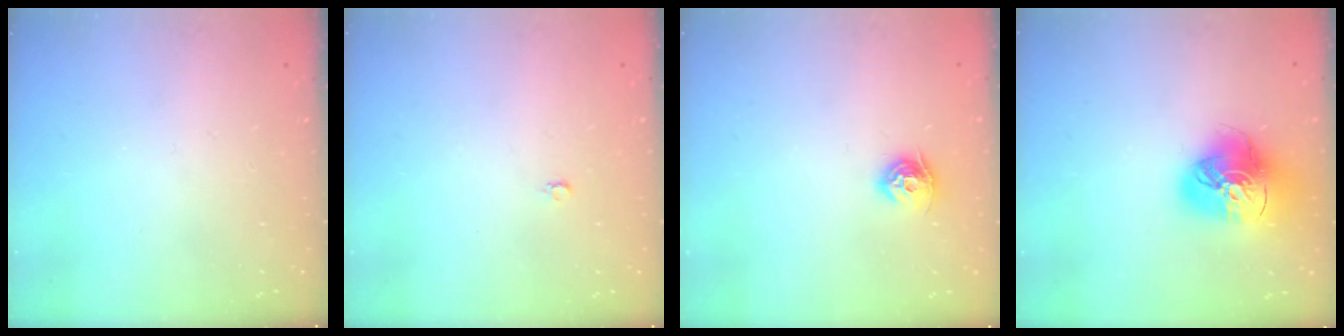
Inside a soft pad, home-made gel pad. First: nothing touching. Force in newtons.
{"total": 2.2, "press": 2.2, "slide": 0.2}
{"total": 7.8, "press": 7.8, "slide": 0.4}
{"total": 17.6, "press": 17.5, "slide": 1.7}